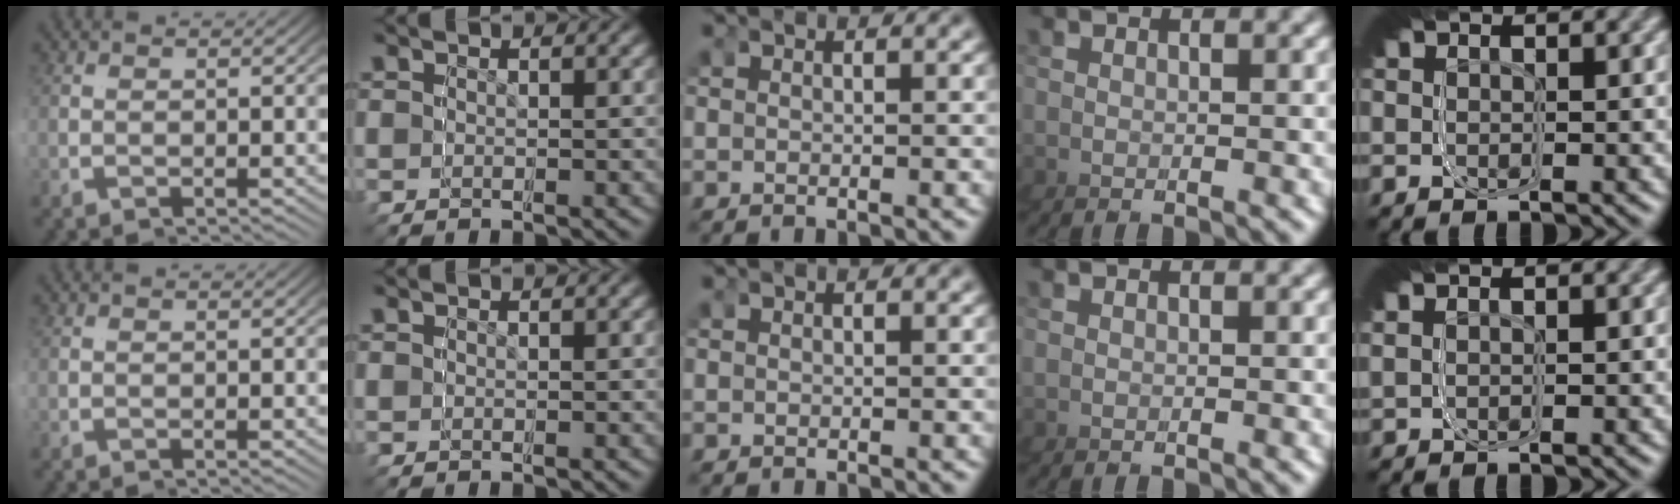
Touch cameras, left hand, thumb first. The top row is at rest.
{"little": {"total": 0.8, "force": [0.0, 0.6, 0.6], "torque": [-0.020, -0.002, 0.003]}}